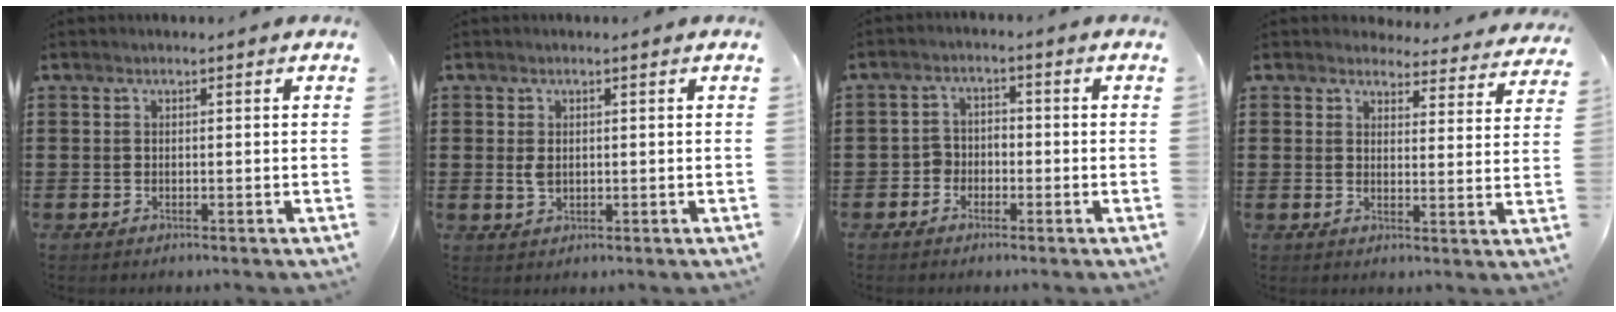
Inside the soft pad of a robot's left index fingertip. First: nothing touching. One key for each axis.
{"total": 1.9, "fx": 0.2, "fy": 1.2, "fz": 1.5, "tx": -0.048, "ty": -0.002, "tz": -0.002}
{"total": 2.7, "fx": -1.8, "fy": 1.9, "fz": 0.5, "tx": -0.018, "ty": 0.007, "tz": -0.041}
{"total": 3.9, "fx": 3.8, "fy": 0.8, "fz": 0.4, "tx": -0.019, "ty": -0.021, "tz": 0.066}